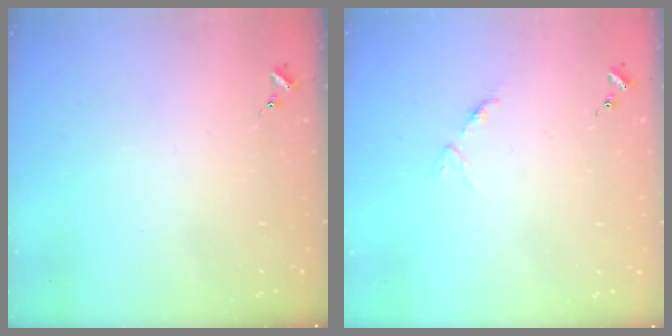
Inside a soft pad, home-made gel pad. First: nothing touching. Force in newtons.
{"total": 3.2, "press": 3.2, "slide": 0.4}